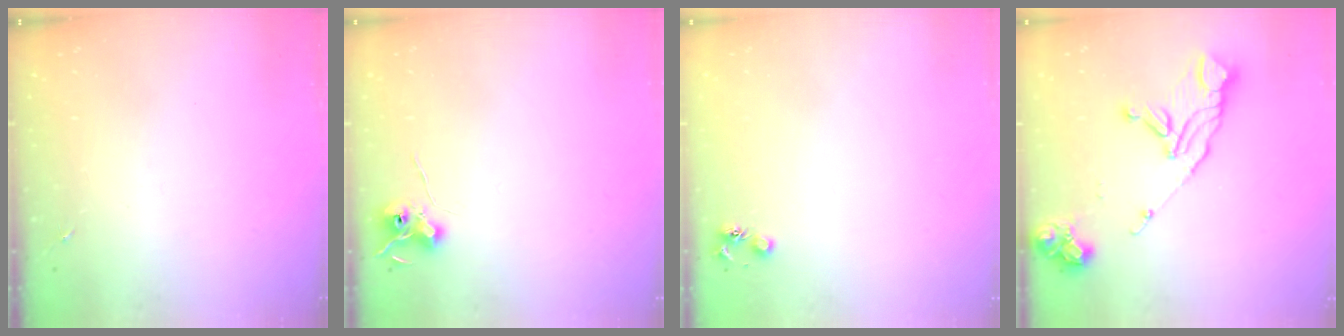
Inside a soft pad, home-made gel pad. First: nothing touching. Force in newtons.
{"total": 6.9, "press": 6.9, "slide": 0.6}
{"total": 4.5, "press": 4.5, "slide": 0.6}
{"total": 14.7, "press": 14.6, "slide": 1.7}